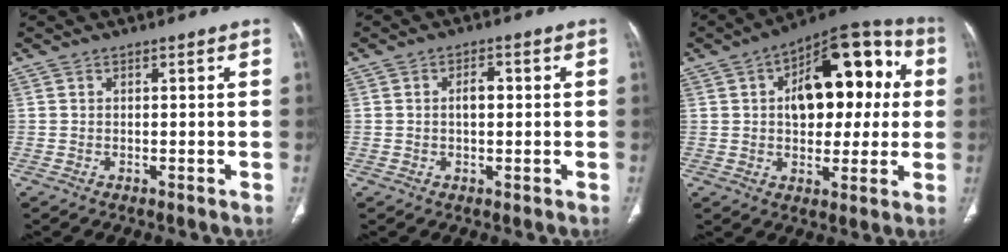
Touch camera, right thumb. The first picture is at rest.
{"total": 2.9, "force": [0.2, 1.6, 2.4], "torque": [-0.032, 0.010, 0.002]}
{"total": 20.0, "force": [3.8, 11.1, 16.2], "torque": [-0.175, 0.031, 0.050]}